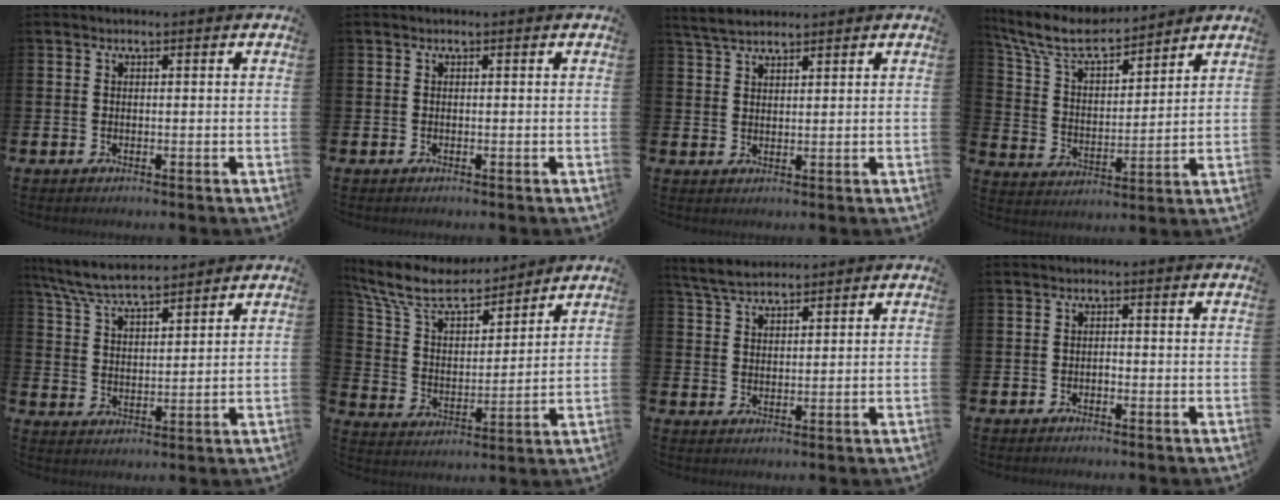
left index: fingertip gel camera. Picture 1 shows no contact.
{"total": 0.0}
{"total": 3.3, "force": [3.1, 0.7, 1.0], "torque": [-0.025, -0.006, 0.057]}
{"total": 8.8, "force": [7.8, 2.1, 3.4], "torque": [-0.106, -0.043, 0.139]}
{"total": 7.1, "force": [6.7, 0.9, 2.2], "torque": [-0.071, -0.028, 0.121]}
{"total": 10.3, "force": [8.9, 3.0, 4.1], "torque": [-0.125, -0.049, 0.159]}
{"total": 4.5, "force": [4.2, 0.8, 1.3], "torque": [-0.042, -0.010, 0.080]}
{"total": 0.7, "force": [-0.6, 0.4, 0.2], "torque": [-0.004, -0.001, -0.012]}